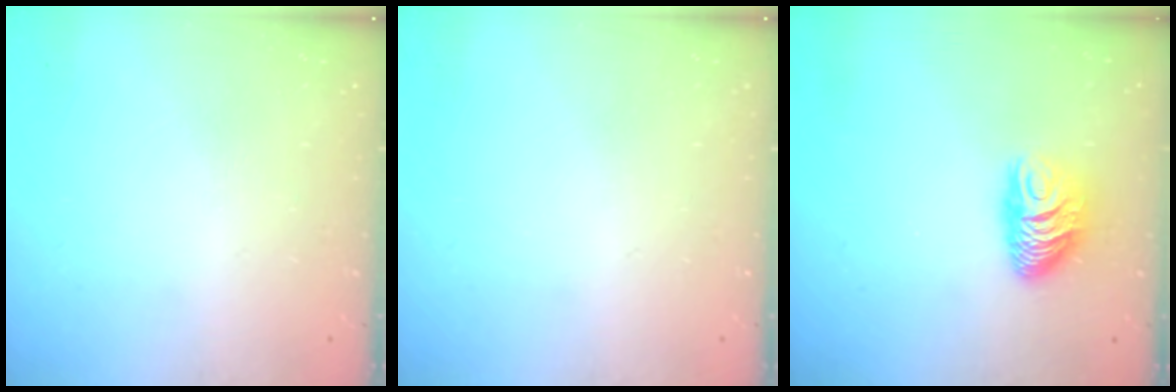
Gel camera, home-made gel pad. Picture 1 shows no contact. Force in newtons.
{"total": 0.0}
{"total": 9.5, "press": 9.4, "slide": 0.9}